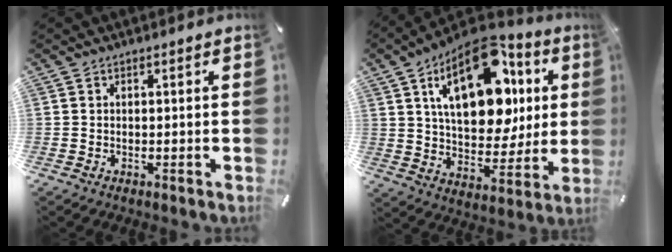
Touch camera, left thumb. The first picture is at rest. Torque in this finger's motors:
{"motor_torque": [2.54, 2.47, 2.41, -0.36, 0.79]}